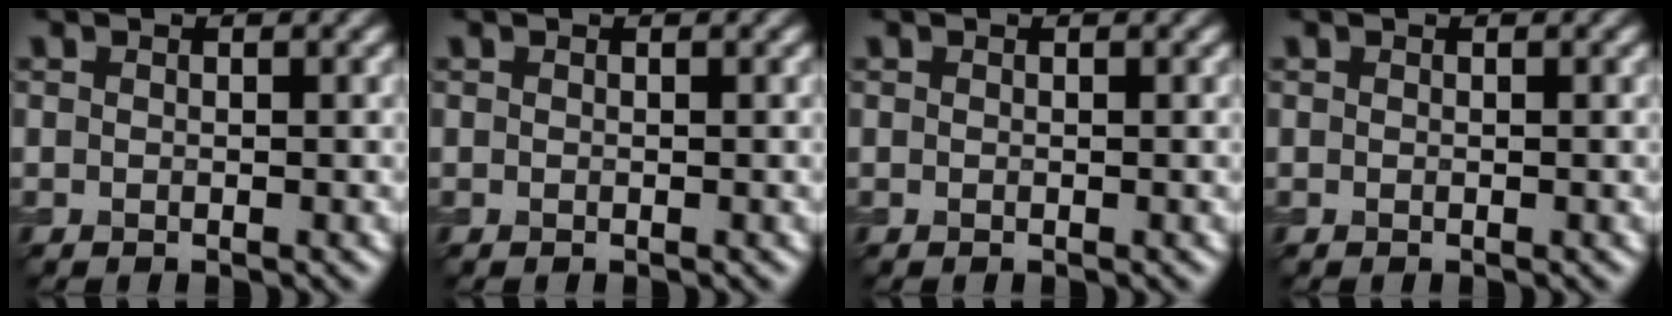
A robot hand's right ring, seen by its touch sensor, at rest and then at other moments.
{"total": 0.0}
{"total": 0.0}
{"total": 0.0}